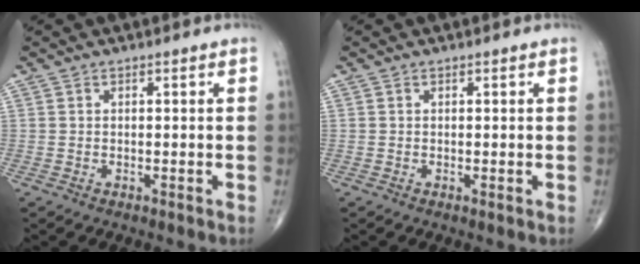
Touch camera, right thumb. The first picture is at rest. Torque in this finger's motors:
{"motor_torque": [-0.57, 0.00, -0.31, -0.22, -0.02]}